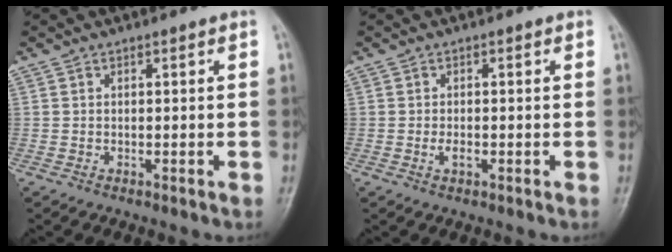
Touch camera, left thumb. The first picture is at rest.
{"total": 1.9, "force": [-0.5, 1.1, 1.4], "torque": [-0.020, 0.001, -0.011]}